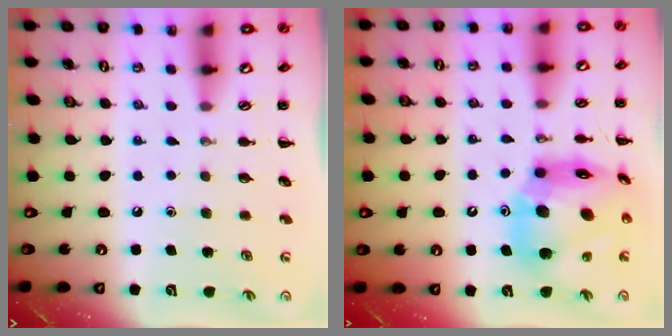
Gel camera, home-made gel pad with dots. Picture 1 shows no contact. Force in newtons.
{"total": 18.2, "press": 17.4, "slide": 5.2}